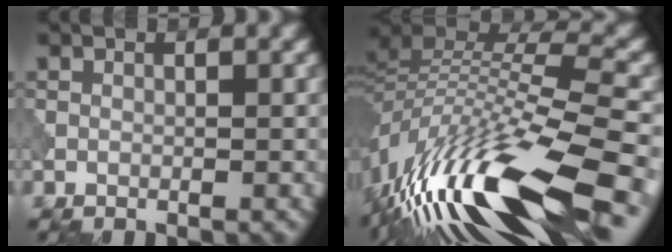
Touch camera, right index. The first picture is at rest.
{"total": 14.5, "force": [-7.5, 4.8, 11.4], "torque": [-0.235, 0.022, -0.141]}